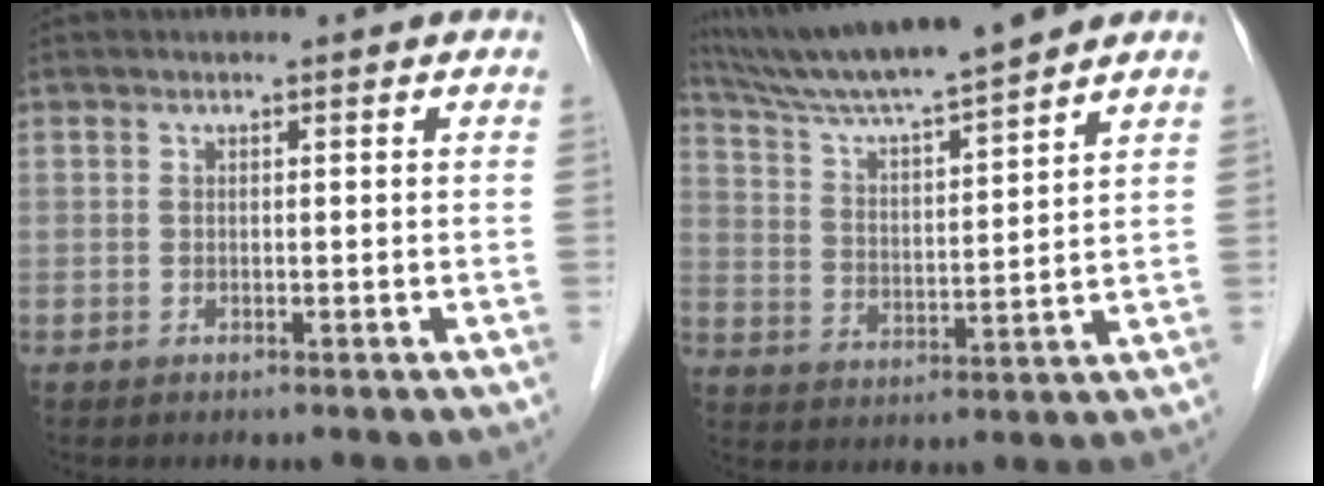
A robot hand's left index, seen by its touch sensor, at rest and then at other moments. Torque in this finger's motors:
{"motor_torque": [-0.04, -0.93, 0.35, 0.13]}